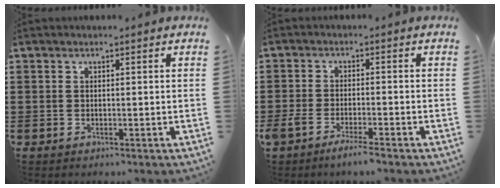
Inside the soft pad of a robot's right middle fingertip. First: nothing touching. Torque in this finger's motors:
{"motor_torque": [0.21, -0.12, 0.12, 0.05]}